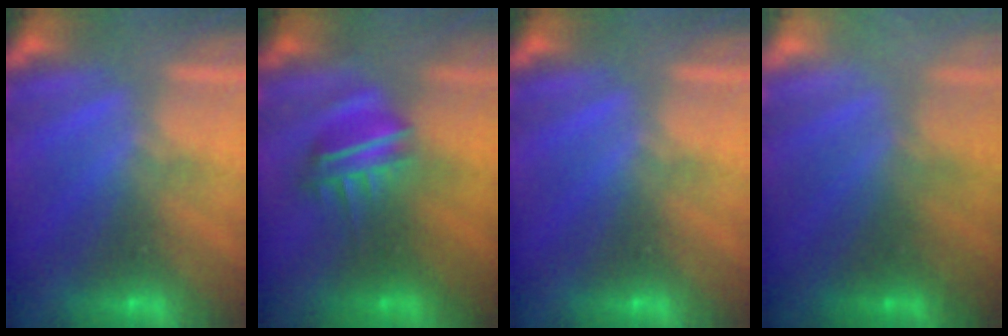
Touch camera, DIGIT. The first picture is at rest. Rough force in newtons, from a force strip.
{"total": 4.6}
{"total": 0.0}
{"total": 2.9}